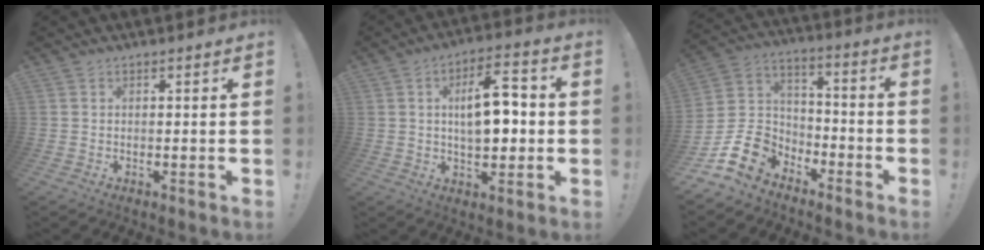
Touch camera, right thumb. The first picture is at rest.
{"total": 13.4, "force": [0.6, 6.9, 11.5], "torque": [-0.168, 0.008, 0.008]}
{"total": 14.8, "force": [-8.6, 10.5, 5.9], "torque": [-0.102, 0.056, -0.151]}